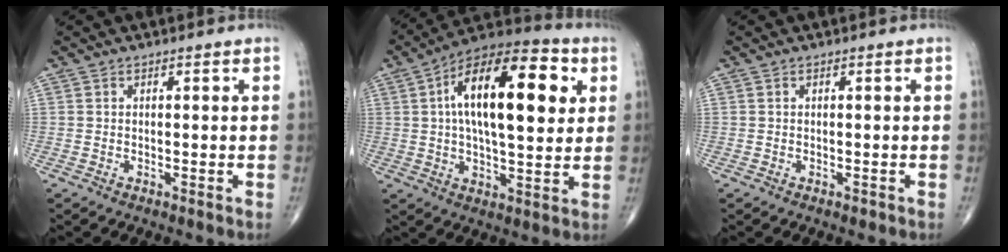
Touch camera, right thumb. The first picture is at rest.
{"total": 21.8, "force": [5.0, 9.2, 19.1], "torque": [-0.291, 0.012, 0.067]}
{"total": 0.7, "force": [-0.2, 0.4, 0.5], "torque": [-0.006, -0.001, -0.003]}